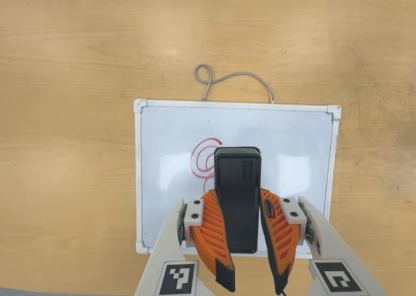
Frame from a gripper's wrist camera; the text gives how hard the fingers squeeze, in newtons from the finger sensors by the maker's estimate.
{"total": 10.8, "left": 7.1, "right": 14.6}